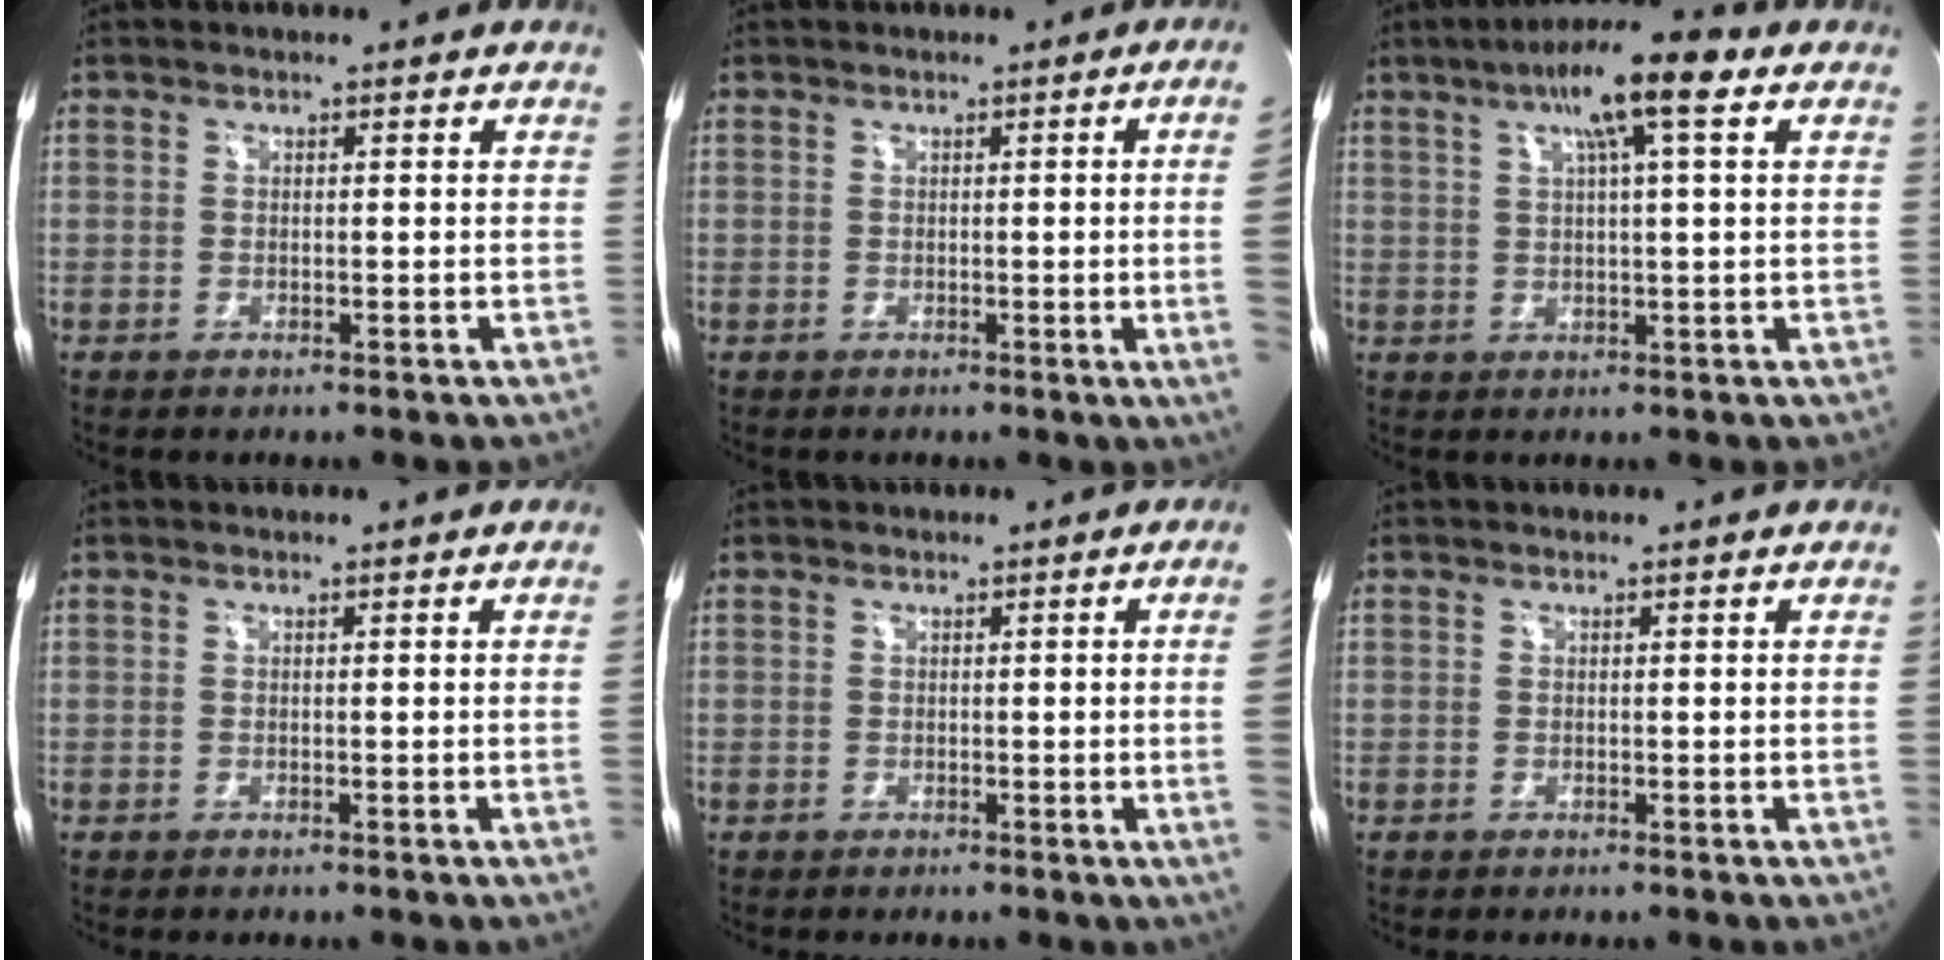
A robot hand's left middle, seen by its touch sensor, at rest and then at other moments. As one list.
[{"total": 6.3, "force": [-0.5, -2.7, 5.6], "torque": [-0.061, -0.013, -0.005]}, {"total": 10.0, "force": [4.7, 0.6, 8.8], "torque": [-0.151, 0.024, 0.069]}, {"total": 1.2, "force": [-0.1, -0.6, 1.0], "torque": [-0.010, 0.000, -0.001]}, {"total": 4.4, "force": [-0.3, -2.0, 3.9], "torque": [-0.047, -0.008, -0.002]}, {"total": 0.6, "force": [-0.1, -0.2, 0.5], "torque": [-0.008, -0.001, -0.002]}]